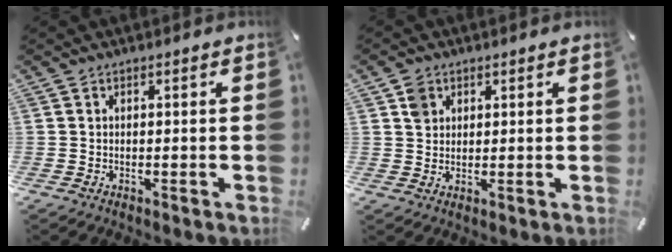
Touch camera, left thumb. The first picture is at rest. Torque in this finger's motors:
{"motor_torque": [0.42, 0.49, 0.31, -0.32, 0.03]}